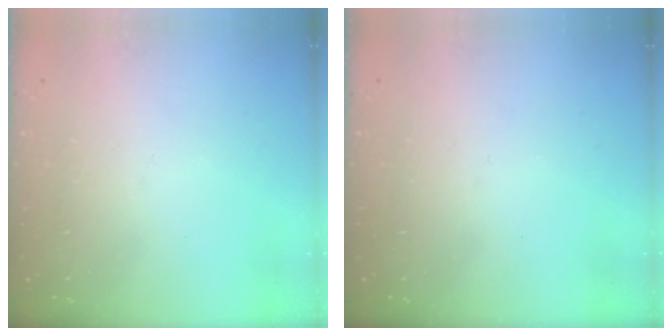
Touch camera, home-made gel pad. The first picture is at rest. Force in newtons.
{"total": 0.0}